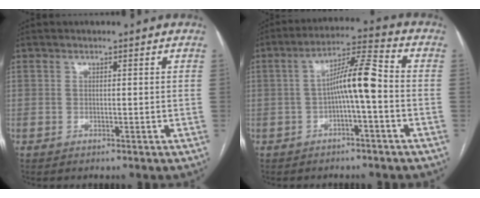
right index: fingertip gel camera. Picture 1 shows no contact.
{"total": 8.1, "force": [-1.2, 0.5, 8.0], "torque": [-0.138, 0.027, -0.023]}